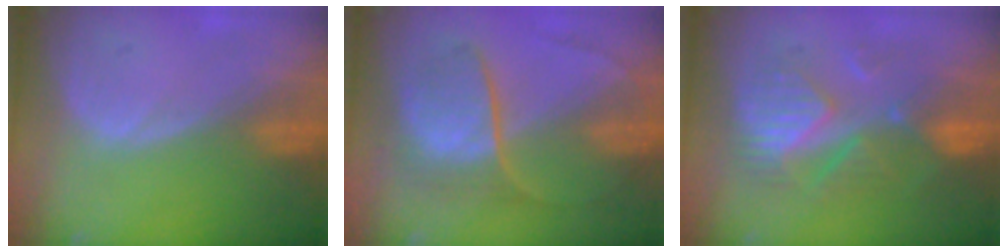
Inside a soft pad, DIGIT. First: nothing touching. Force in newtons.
{"total": 7.5, "press": 7.2, "slide": 2.1}
{"total": 8.4, "press": 8.3, "slide": 1.3}